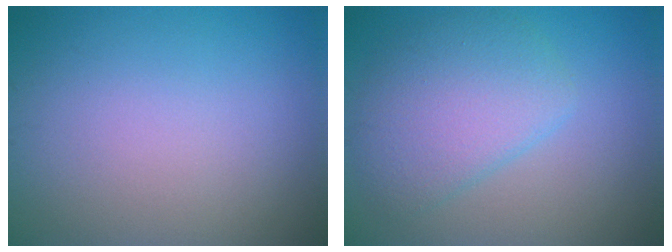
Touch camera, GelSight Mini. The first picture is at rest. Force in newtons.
{"total": 4.8, "press": 4.8, "slide": 0.3}